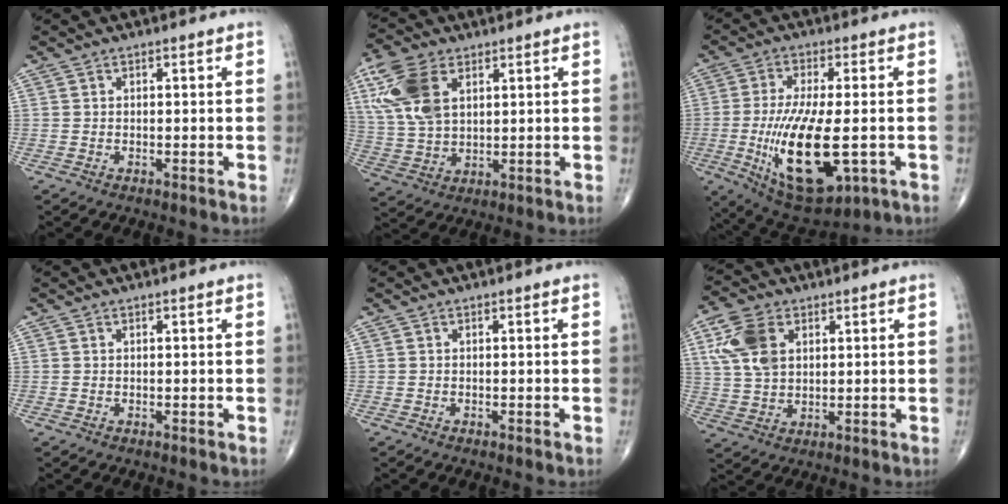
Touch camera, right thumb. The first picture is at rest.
{"total": 13.0, "force": [5.1, 7.6, 9.2], "torque": [-0.201, -0.005, 0.107]}
{"total": 18.3, "force": [-3.6, 7.0, 16.6], "torque": [-0.310, -0.017, -0.040]}
{"total": 0.0}
{"total": 0.0}
{"total": 9.9, "force": [3.4, 6.4, 6.7], "torque": [-0.131, -0.002, 0.067]}